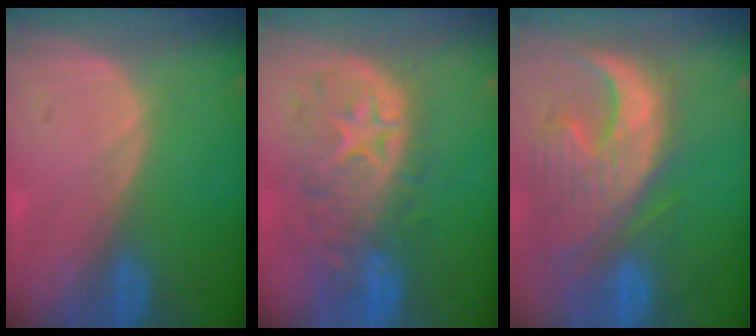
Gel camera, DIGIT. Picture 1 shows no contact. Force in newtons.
{"total": 11.0, "press": 9.8, "slide": 5.1}
{"total": 13.2, "press": 11.3, "slide": 6.8}